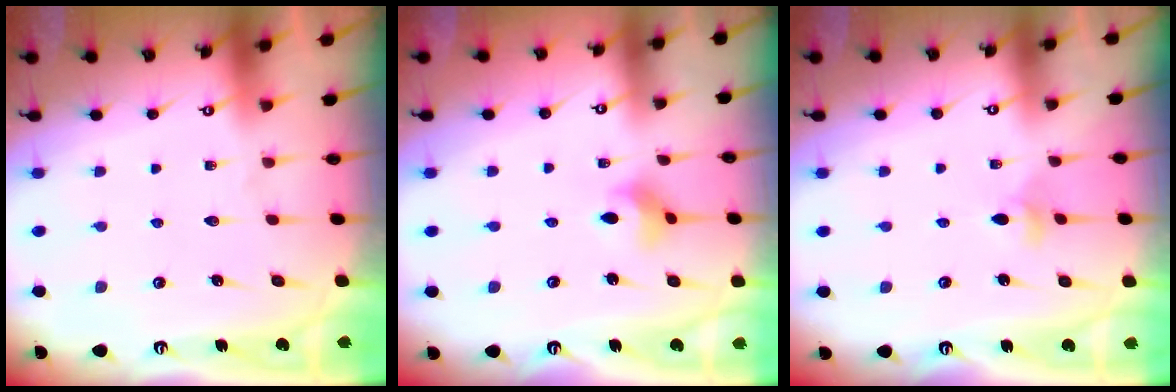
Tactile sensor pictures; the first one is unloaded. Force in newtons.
{"total": 3.4, "press": 3.3, "slide": 0.5}
{"total": 3.2, "press": 3.2, "slide": 0.4}